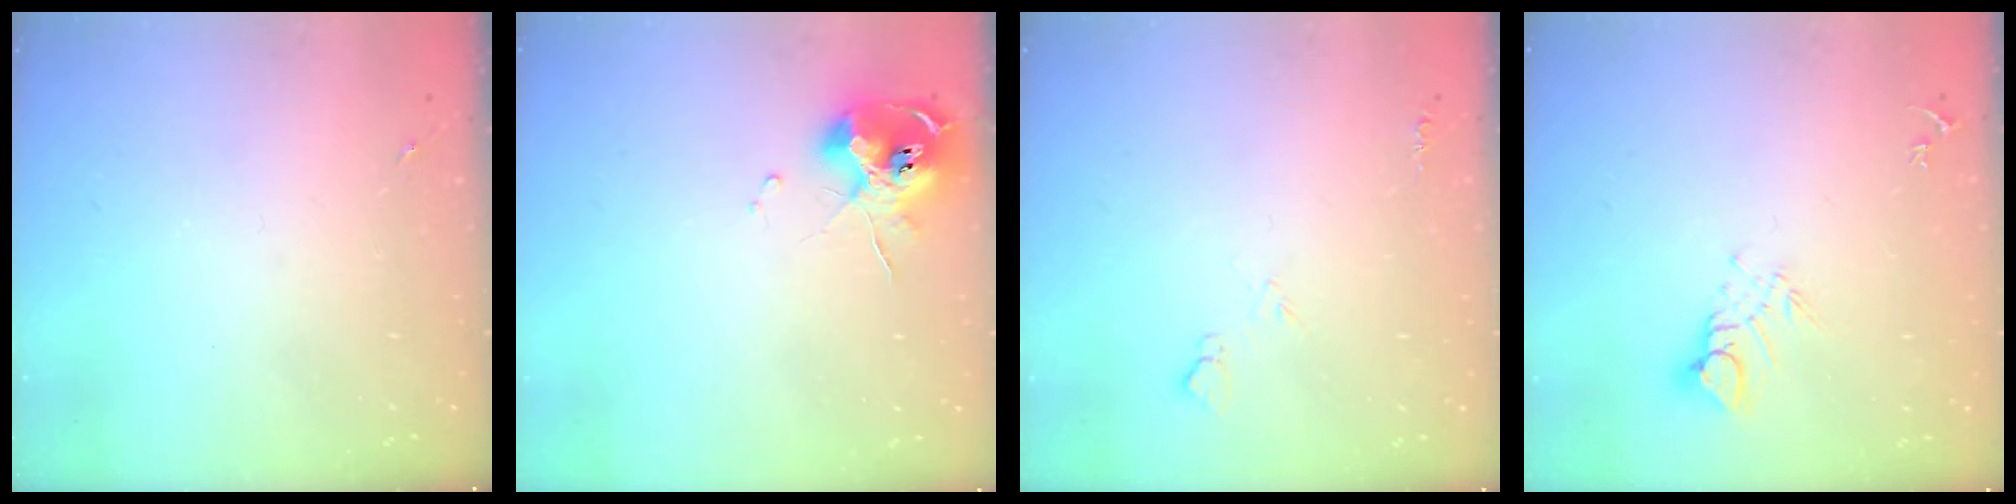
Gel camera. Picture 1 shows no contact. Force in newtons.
{"total": 10.6, "press": 10.5, "slide": 1.2}
{"total": 5.0, "press": 5.0, "slide": 0.6}
{"total": 6.2, "press": 6.2, "slide": 0.5}